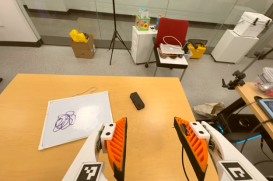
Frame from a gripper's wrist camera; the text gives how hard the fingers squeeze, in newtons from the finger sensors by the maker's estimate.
{"total": 0.0}